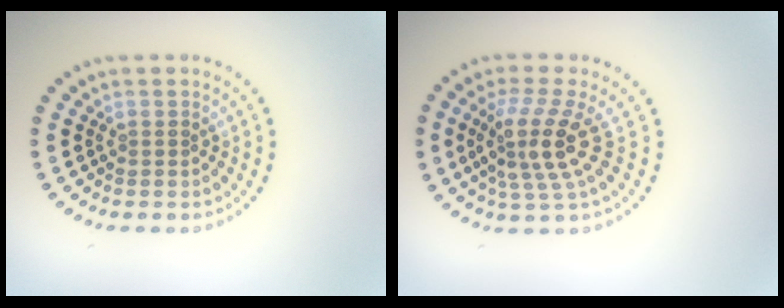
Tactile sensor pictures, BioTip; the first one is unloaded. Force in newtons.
{"total": 4.4, "press": 3.4, "slide": 2.9}